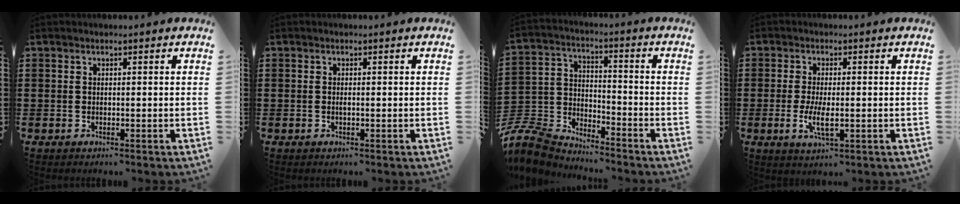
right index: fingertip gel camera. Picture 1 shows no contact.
{"total": 0.5, "force": [-0.2, -0.1, 0.5], "torque": [-0.010, -0.006, -0.002]}
{"total": 7.4, "force": [-7.1, 1.9, 1.1], "torque": [-0.051, 0.003, -0.151]}
{"total": 5.0, "force": [-1.0, 1.6, 4.6], "torque": [-0.098, -0.007, -0.023]}